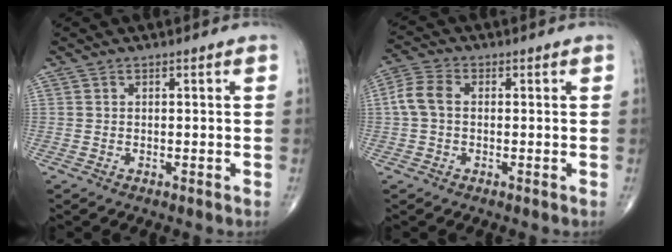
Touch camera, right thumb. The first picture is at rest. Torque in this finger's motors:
{"motor_torque": [-0.30, 0.37, 0.59, 0.07, 0.05]}